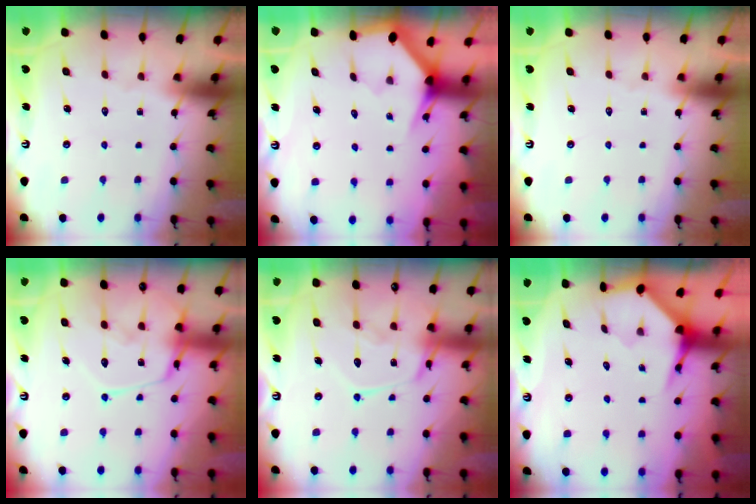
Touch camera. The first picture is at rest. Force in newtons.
{"total": 3.0, "press": 3.0, "slide": 0.1}
{"total": 0.0}
{"total": 14.9, "press": 14.8, "slide": 1.3}
{"total": 15.5, "press": 15.5, "slide": 1.2}
{"total": 4.0, "press": 3.9, "slide": 0.4}